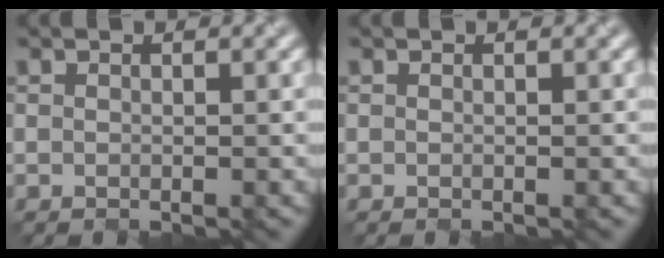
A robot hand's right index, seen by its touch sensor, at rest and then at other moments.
{"total": 0.0}